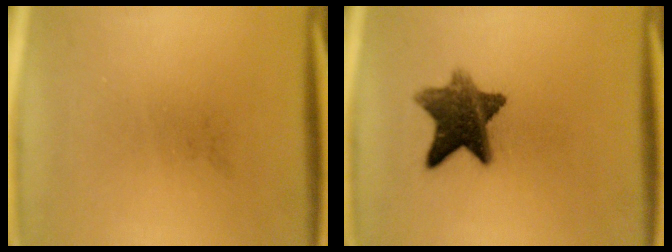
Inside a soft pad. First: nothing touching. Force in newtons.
{"total": 9.7}